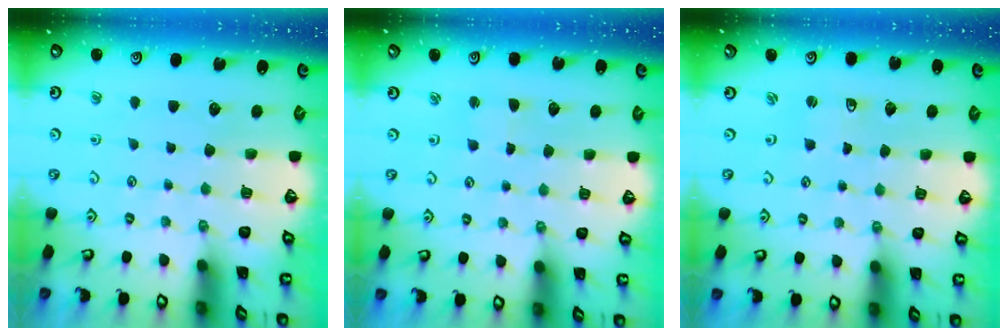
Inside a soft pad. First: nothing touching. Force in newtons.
{"total": 1.8, "press": 1.8, "slide": 0.2}
{"total": 1.7, "press": 1.7, "slide": 0.3}